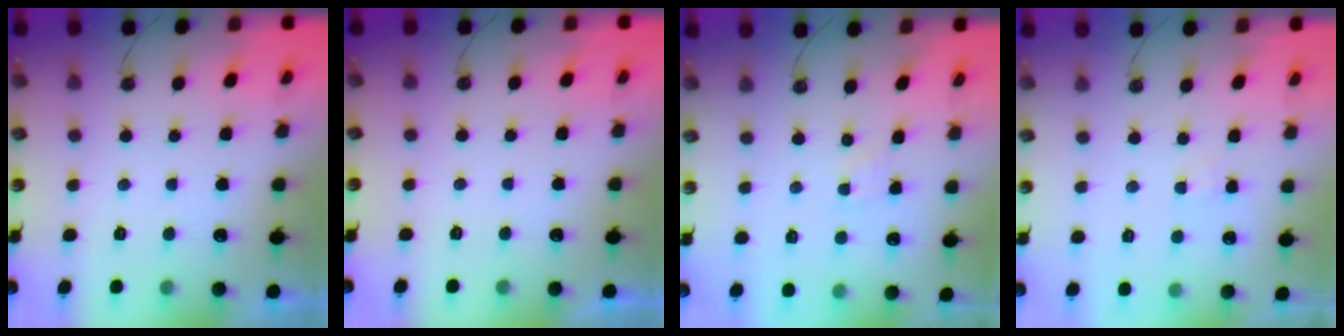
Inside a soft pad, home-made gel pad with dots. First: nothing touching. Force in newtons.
{"total": 0.0}
{"total": 2.7, "press": 2.7, "slide": 0.4}
{"total": 1.6, "press": 1.6, "slide": 0.3}